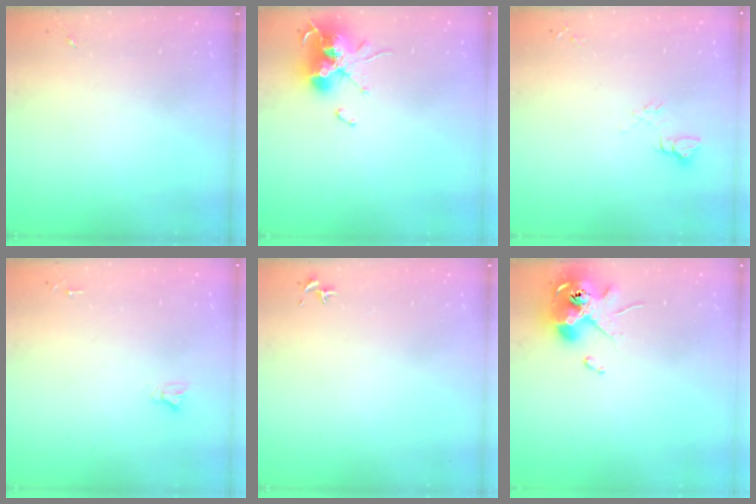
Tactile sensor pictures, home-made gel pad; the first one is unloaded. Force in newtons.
{"total": 15.3, "press": 15.3, "slide": 0.1}
{"total": 5.0, "press": 4.9, "slide": 0.5}
{"total": 2.5, "press": 2.5, "slide": 0.2}
{"total": 0.0}
{"total": 11.3, "press": 11.1, "slide": 1.6}